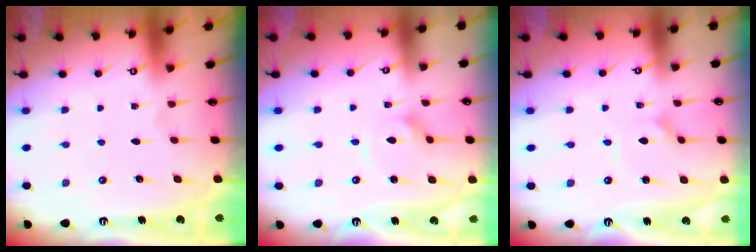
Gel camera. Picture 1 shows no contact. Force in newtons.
{"total": 2.7, "press": 2.7, "slide": 0.3}
{"total": 2.3, "press": 2.3, "slide": 0.2}